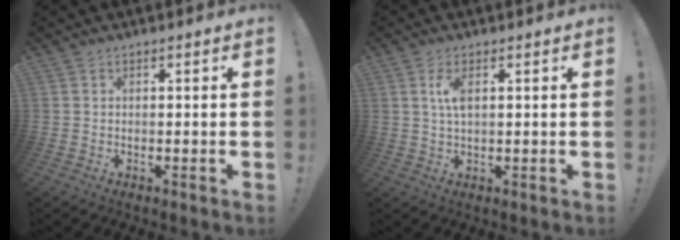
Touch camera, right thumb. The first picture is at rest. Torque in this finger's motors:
{"motor_torque": [0.04, 0.04, 0.20, 0.35, 0.01]}